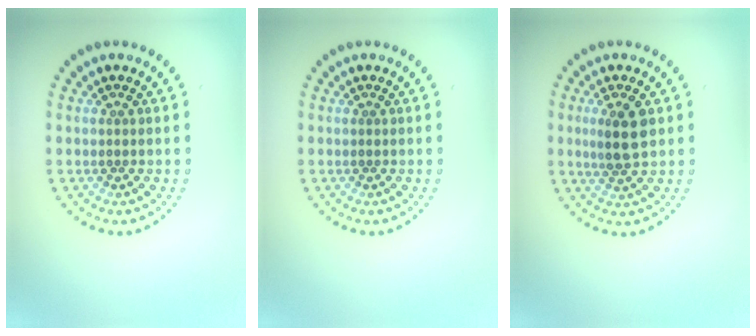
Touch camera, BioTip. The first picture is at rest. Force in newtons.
{"total": 0.0}
{"total": 3.5, "press": 3.3, "slide": 1.0}